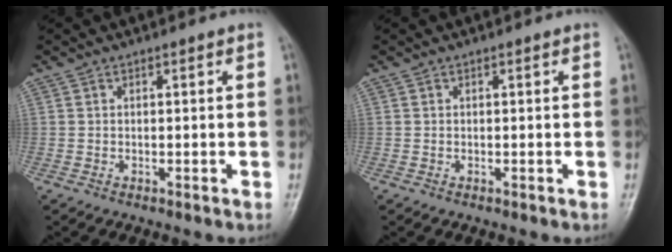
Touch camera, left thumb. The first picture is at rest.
{"total": 0.0}